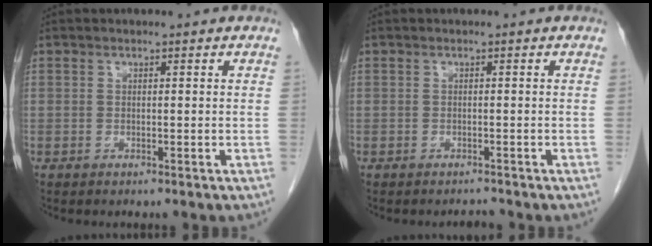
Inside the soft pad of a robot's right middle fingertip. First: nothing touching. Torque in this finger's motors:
{"motor_torque": [-0.16, -0.33, -0.03, -0.02]}